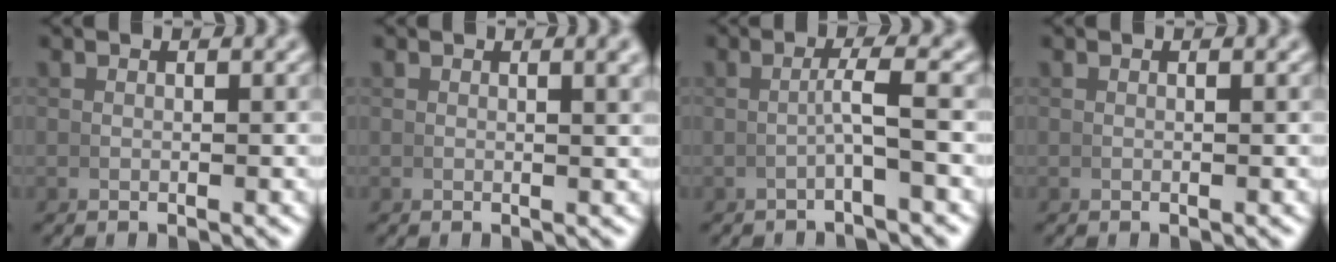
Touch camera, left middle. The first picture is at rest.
{"total": 1.3, "force": [0.7, 0.1, 1.1], "torque": [-0.014, 0.006, 0.010]}
{"total": 1.8, "force": [-0.6, -0.5, 1.7], "torque": [-0.031, 0.006, -0.011]}
{"total": 0.0}